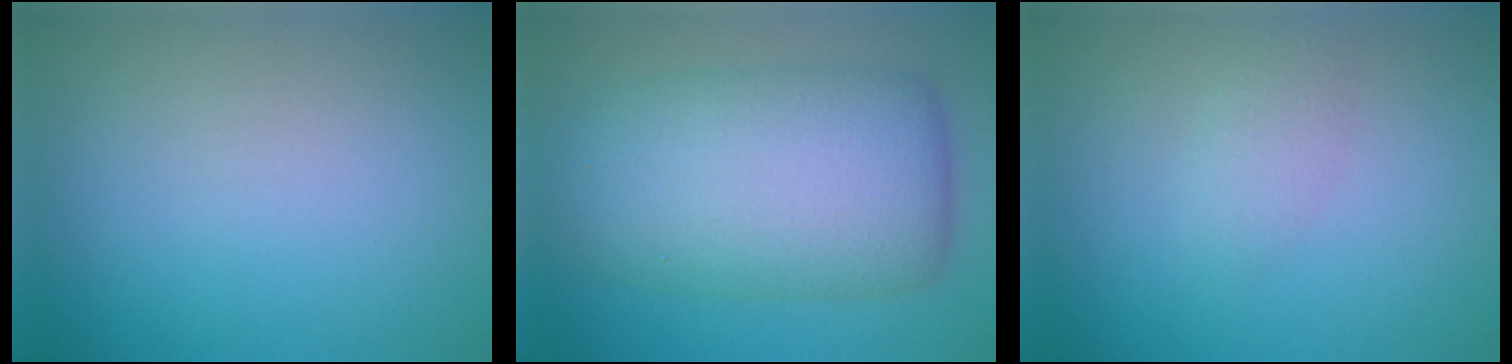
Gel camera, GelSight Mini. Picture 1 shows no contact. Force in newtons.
{"total": 11.4, "press": 11.4, "slide": 0.1}
{"total": 1.6, "press": 1.6, "slide": 0.0}